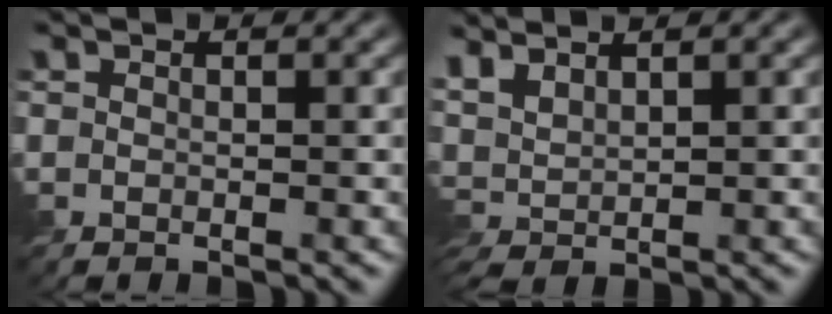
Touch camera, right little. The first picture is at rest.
{"total": 3.8, "force": [2.8, 1.3, 2.2], "torque": [-0.059, 0.014, 0.055]}